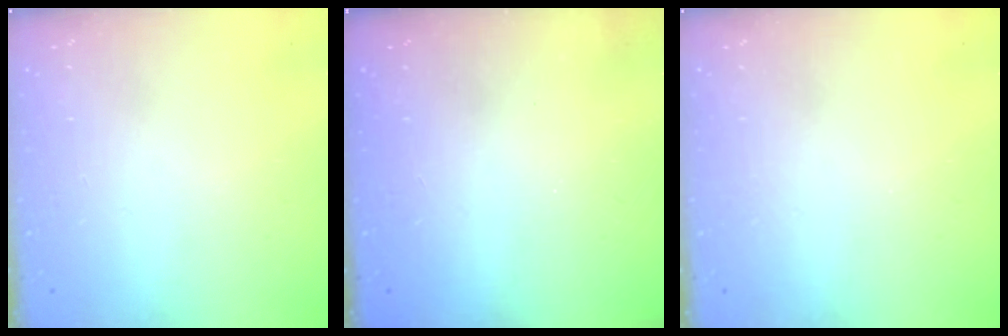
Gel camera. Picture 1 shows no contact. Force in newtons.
{"total": 2.4, "press": 2.3, "slide": 0.8}
{"total": 0.0}